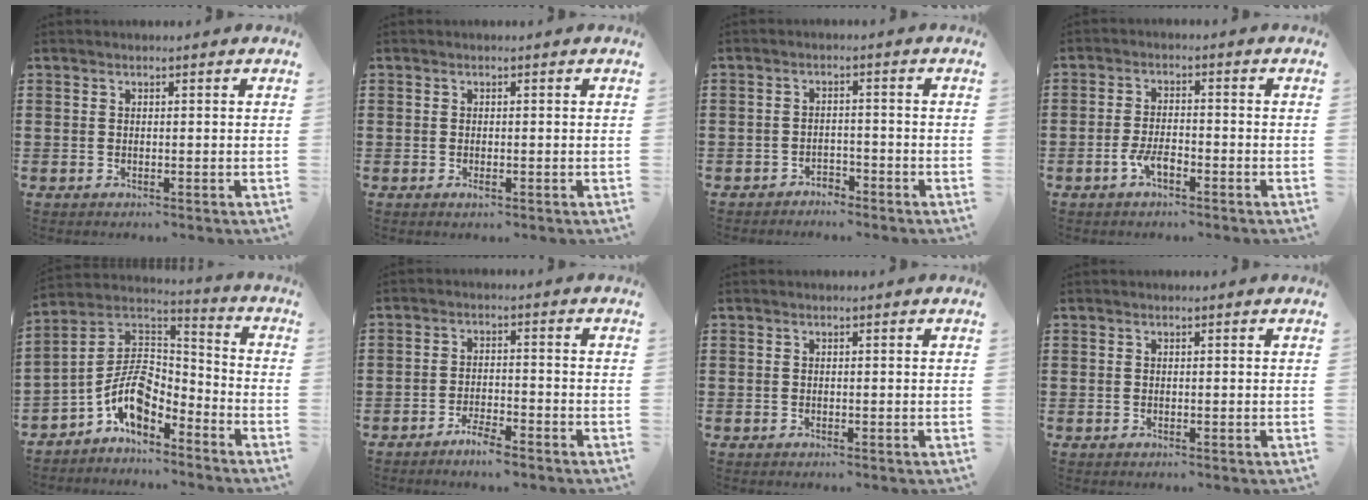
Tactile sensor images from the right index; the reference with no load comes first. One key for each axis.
{"total": 0.7, "fx": -0.3, "fy": 0.2, "fz": 0.6, "tx": -0.013, "ty": -0.005, "tz": -0.004}
{"total": 2.3, "fx": -2.3, "fy": 0.3, "fz": 0.0, "tx": -0.009, "ty": -0.001, "tz": -0.050}
{"total": 3.8, "fx": -2.0, "fy": 1.4, "fz": 2.9, "tx": -0.063, "ty": 0.001, "tz": -0.041}
{"total": 8.7, "fx": -4.8, "fy": 4.5, "fz": 5.7, "tx": -0.142, "ty": -0.012, "tz": -0.104}
{"total": 3.3, "fx": -3.0, "fy": 0.3, "fz": 1.3, "tx": -0.032, "ty": 0.003, "tz": -0.060}
{"total": 0.0}
{"total": 0.0}